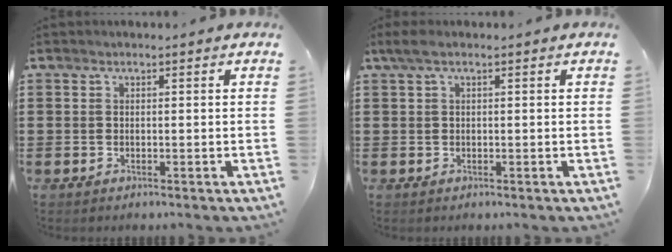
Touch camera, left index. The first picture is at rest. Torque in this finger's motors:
{"motor_torque": [1.01, 0.85, 0.19, 0.05]}